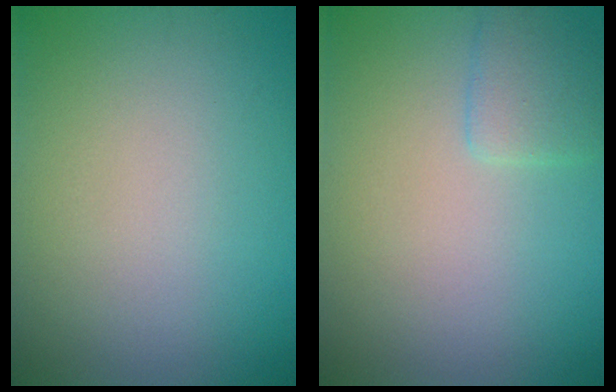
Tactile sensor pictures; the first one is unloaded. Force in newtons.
{"total": 1.9, "press": 1.9, "slide": 0.1}